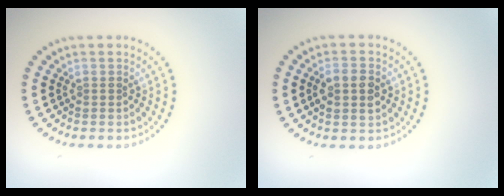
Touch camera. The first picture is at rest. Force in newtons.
{"total": 2.6, "press": 2.6, "slide": 0.3}